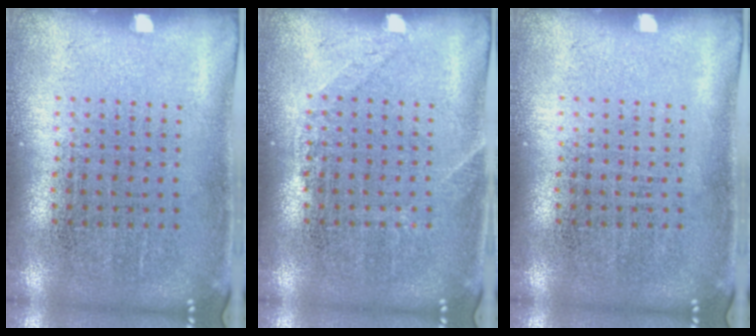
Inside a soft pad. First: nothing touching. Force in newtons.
{"total": 1.0, "press": 1.0, "slide": 0.2}
{"total": 0.0}